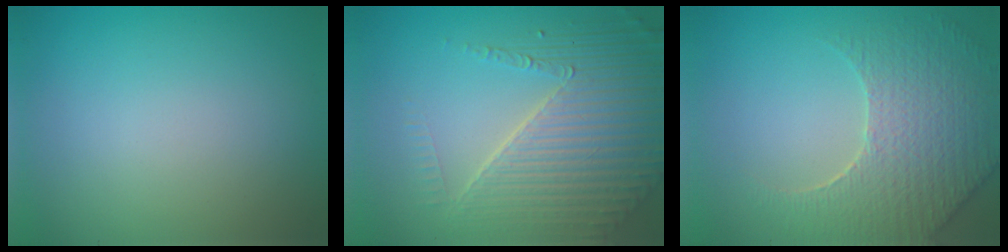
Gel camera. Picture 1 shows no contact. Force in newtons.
{"total": 7.0, "press": 5.1, "slide": 4.8}
{"total": 5.1, "press": 4.7, "slide": 2.0}